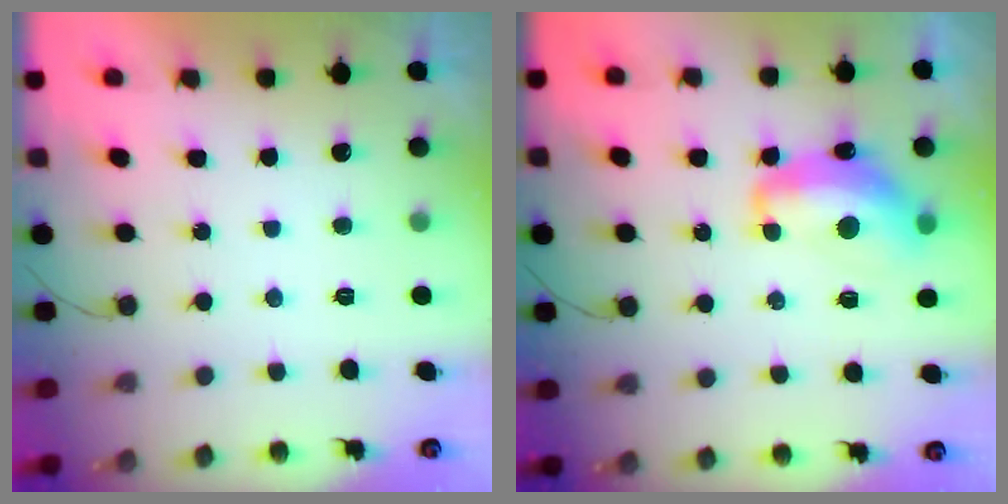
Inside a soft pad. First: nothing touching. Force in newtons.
{"total": 12.8, "press": 12.8, "slide": 1.1}